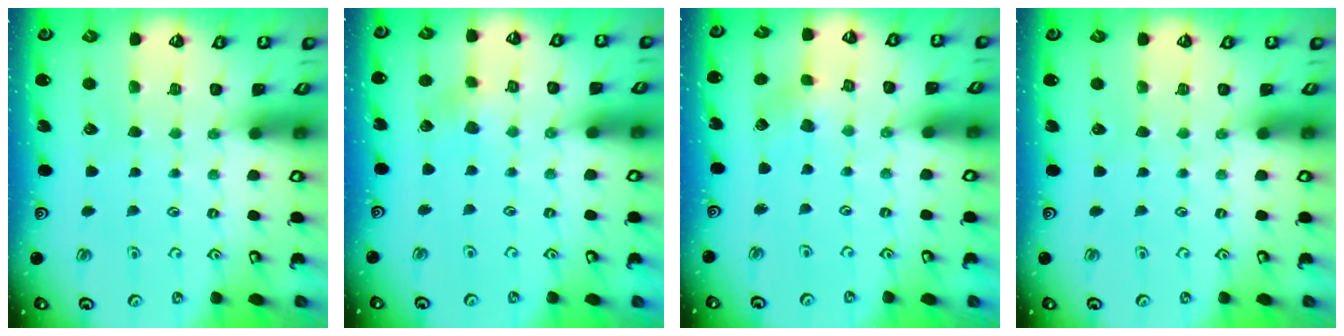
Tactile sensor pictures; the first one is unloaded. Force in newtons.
{"total": 4.0, "press": 4.0, "slide": 0.4}
{"total": 2.3, "press": 2.2, "slide": 0.4}
{"total": 0.0}